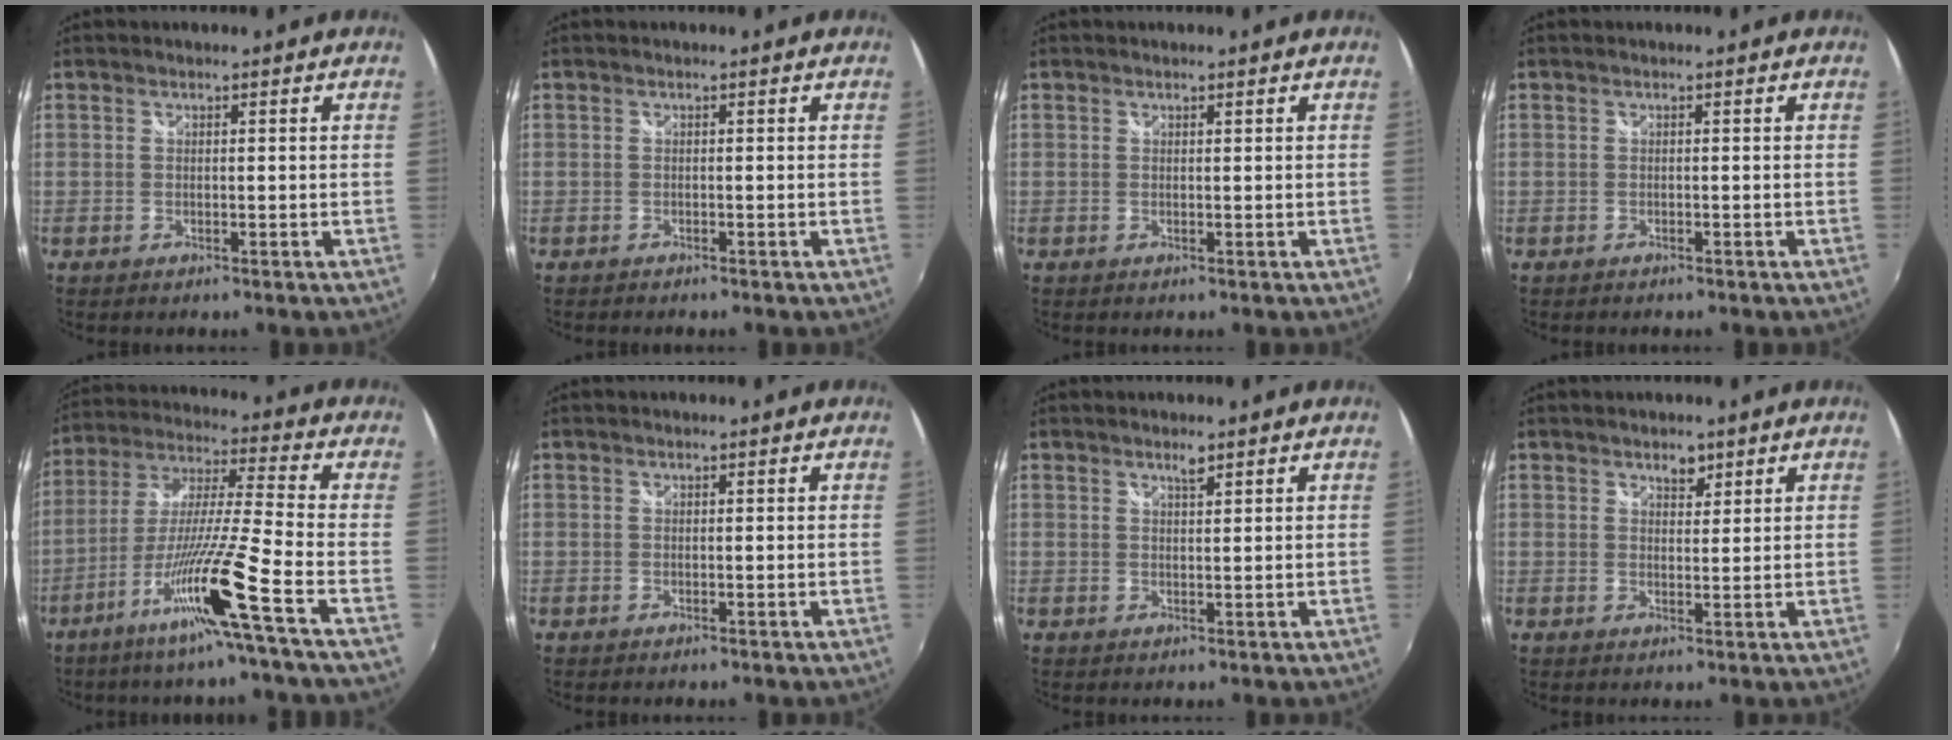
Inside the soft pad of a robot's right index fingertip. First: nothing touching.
{"total": 0.6, "force": [-0.6, 0.1, 0.1], "torque": [-0.004, -0.004, -0.012]}
{"total": 0.0}
{"total": 0.6, "force": [-0.5, 0.2, 0.1], "torque": [-0.004, -0.002, -0.010]}
{"total": 14.9, "force": [-8.5, -2.5, 11.9], "torque": [-0.223, -0.027, -0.157]}
{"total": 0.0}
{"total": 1.4, "force": [1.1, 0.2, 0.9], "torque": [-0.013, 0.003, 0.019]}
{"total": 2.3, "force": [1.6, 1.3, 0.9], "torque": [-0.010, 0.005, 0.027]}